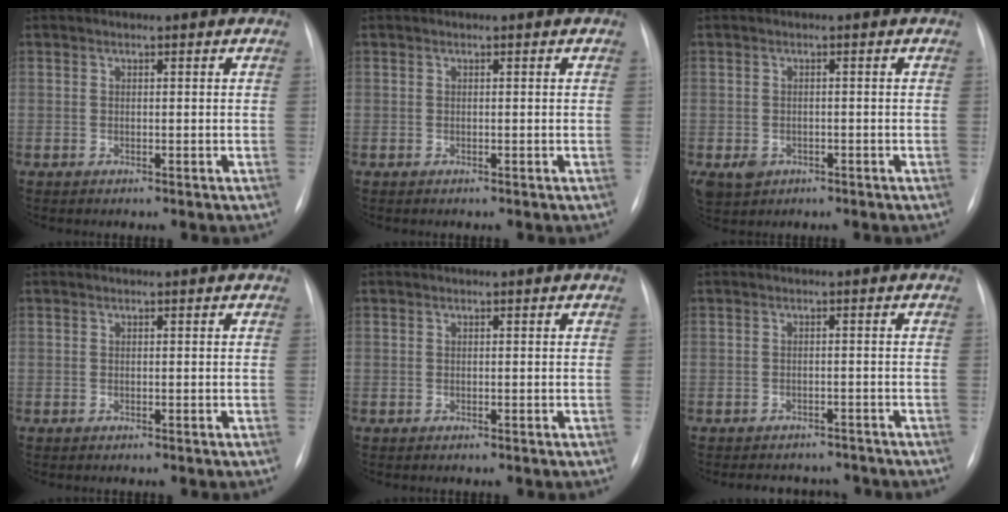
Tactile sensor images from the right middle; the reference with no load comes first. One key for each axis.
{"total": 0.0}
{"total": 3.4, "fx": -1.5, "fy": 2.8, "fz": 1.2, "tx": -0.023, "ty": -0.001, "tz": -0.014}
{"total": 0.0}
{"total": 0.0}
{"total": 6.7, "fx": -6.2, "fy": 2.5, "fz": 1.0, "tx": -0.007, "ty": 0.009, "tz": -0.069}